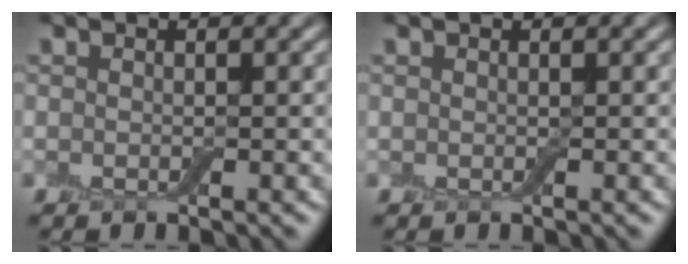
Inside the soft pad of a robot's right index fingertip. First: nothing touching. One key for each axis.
{"total": 0.0}